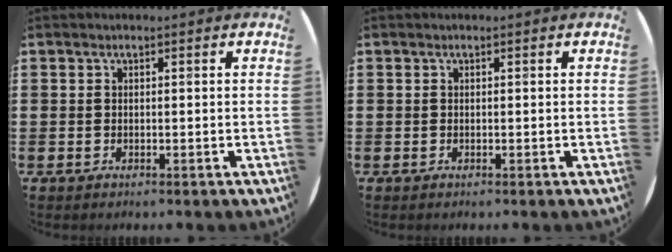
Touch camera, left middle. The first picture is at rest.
{"total": 0.0}